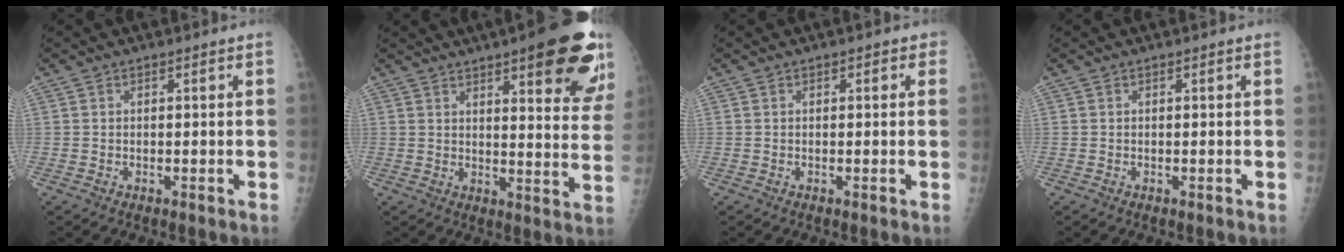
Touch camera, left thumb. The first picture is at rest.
{"total": 20.7, "force": [12.0, 5.5, 16.0], "torque": [-0.173, -0.045, 0.145]}
{"total": 1.4, "force": [0.4, 0.9, 1.0], "torque": [0.001, 0.003, 0.000]}
{"total": 0.0}